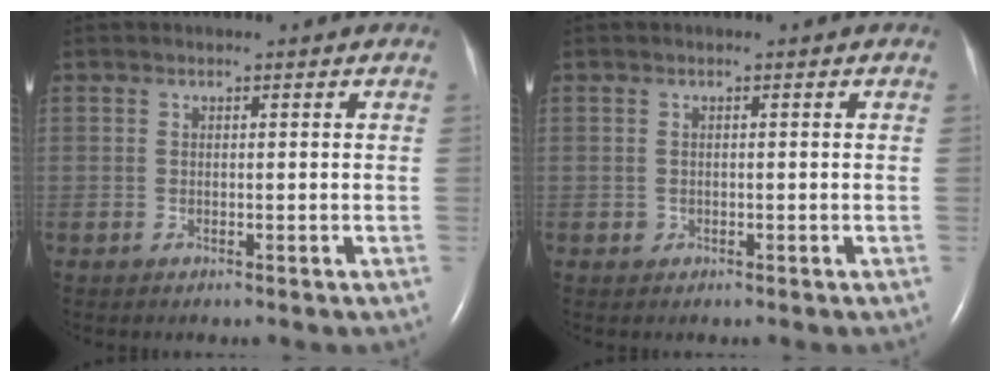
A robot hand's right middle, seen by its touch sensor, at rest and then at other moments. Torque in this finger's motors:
{"motor_torque": [0.17, 0.00, 0.00, -0.01]}